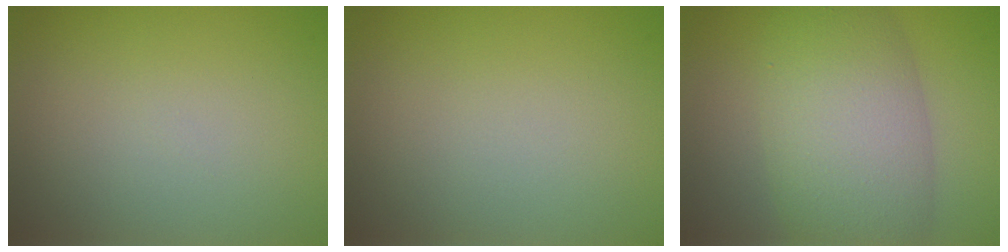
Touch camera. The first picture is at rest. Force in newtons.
{"total": 0.0}
{"total": 8.6, "press": 8.6, "slide": 0.3}